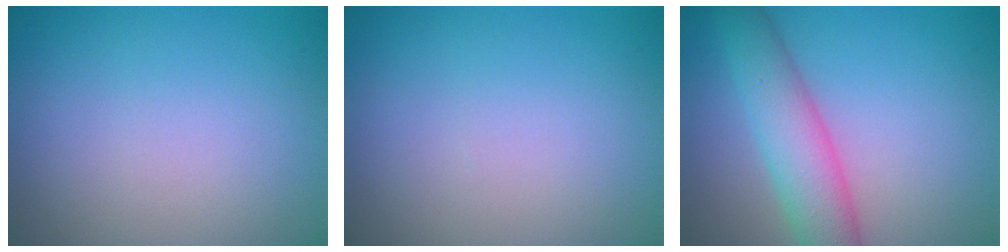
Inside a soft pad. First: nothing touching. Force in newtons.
{"total": 0.0}
{"total": 5.6, "press": 5.6, "slide": 0.2}